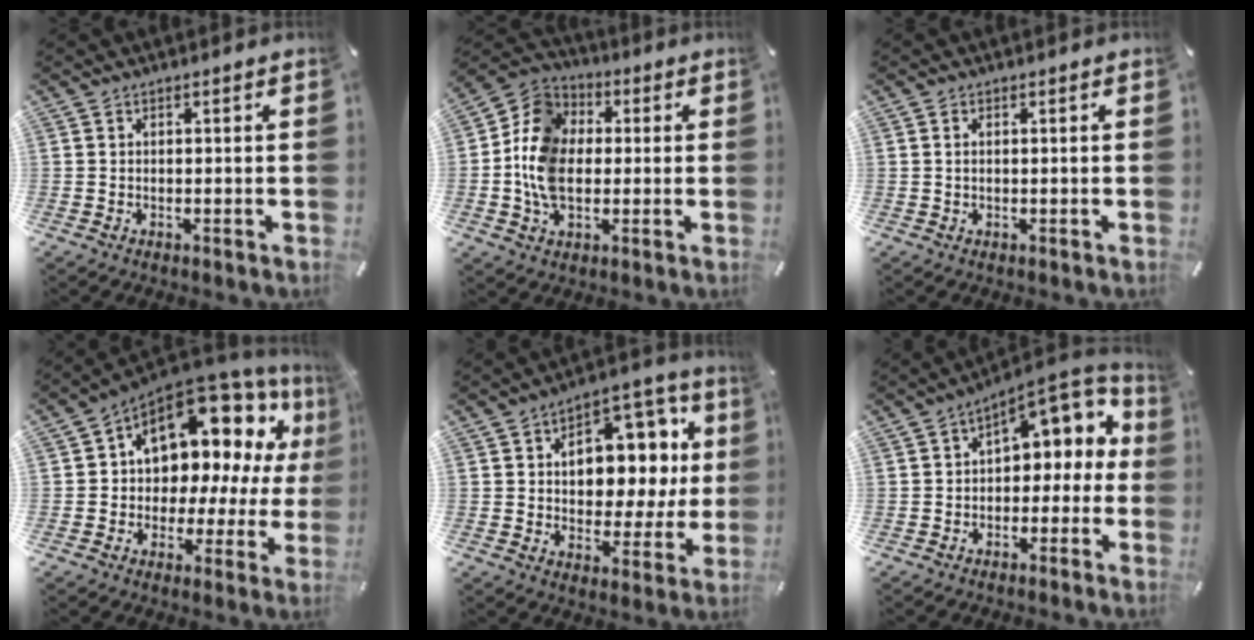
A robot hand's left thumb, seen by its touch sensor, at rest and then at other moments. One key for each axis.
{"total": 12.1, "fx": -1.3, "fy": 9.5, "fz": 7.4, "tx": -0.189, "ty": 0.021, "tz": -0.031}
{"total": 0.9, "fx": 0.1, "fy": 0.5, "fz": 0.7, "tx": -0.016, "ty": 0.002, "tz": 0.001}
{"total": 15.4, "fx": 7.7, "fy": 9.8, "fz": 9.0, "tx": -0.125, "ty": -0.068, "tz": 0.133}
{"total": 13.1, "fx": 3.0, "fy": 9.2, "fz": 8.8, "tx": -0.109, "ty": -0.028, "tz": 0.053}
{"total": 9.1, "fx": 3.6, "fy": 5.4, "fz": 6.3, "tx": -0.079, "ty": -0.027, "tz": 0.061}